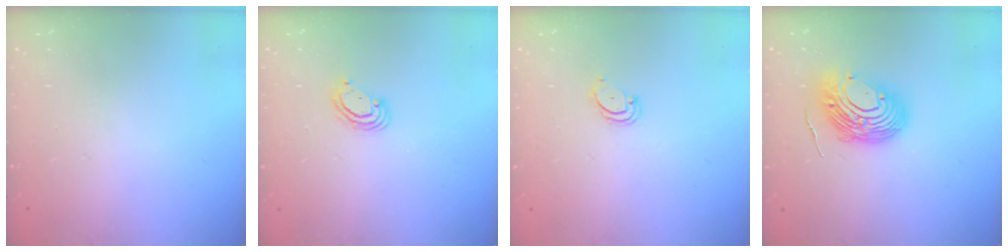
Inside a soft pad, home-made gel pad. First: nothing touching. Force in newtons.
{"total": 4.4, "press": 4.4, "slide": 0.5}
{"total": 3.8, "press": 3.8, "slide": 0.3}
{"total": 13.4, "press": 13.3, "slide": 1.5}